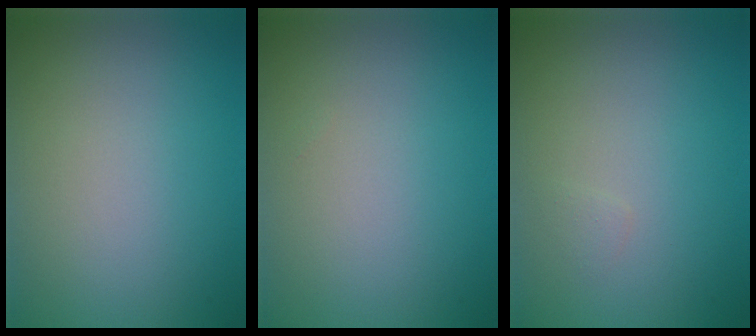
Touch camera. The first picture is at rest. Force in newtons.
{"total": 0.0}
{"total": 0.5, "press": 0.5, "slide": 0.0}